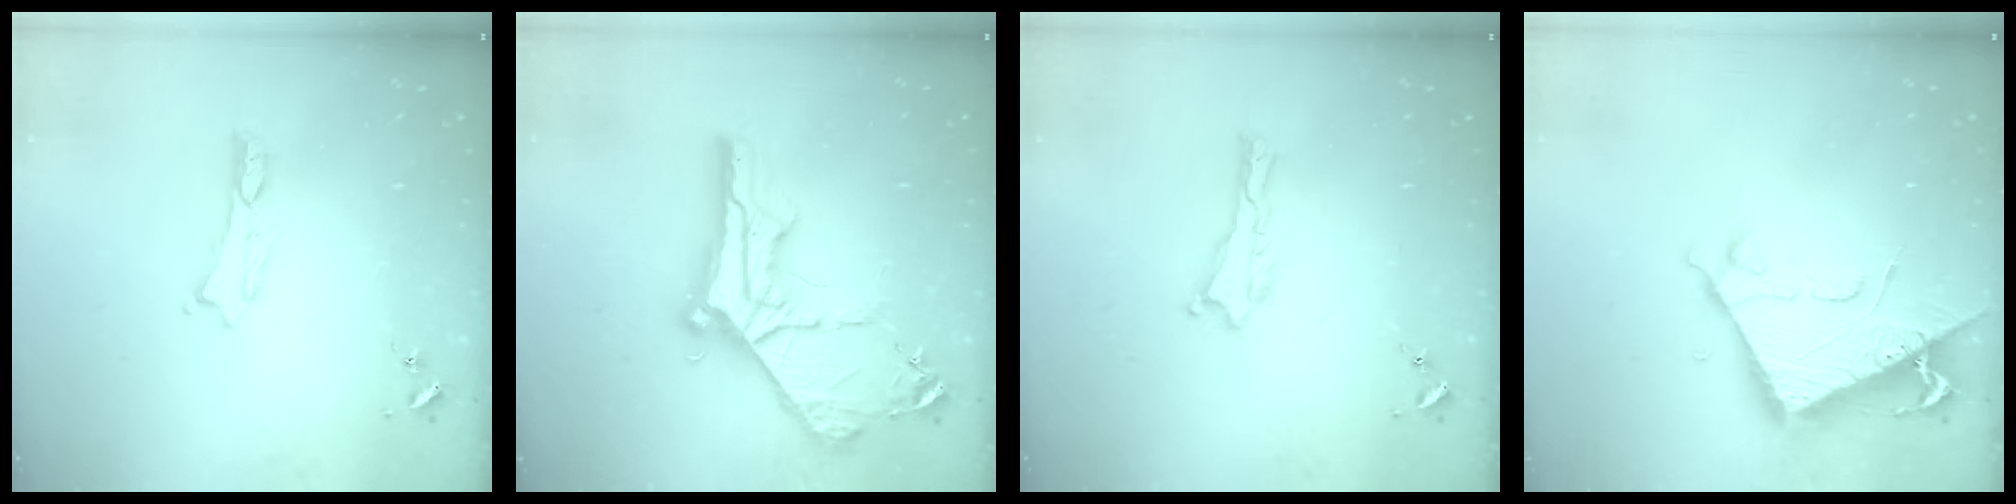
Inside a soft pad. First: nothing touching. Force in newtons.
{"total": 10.4, "press": 10.3, "slide": 1.3}
{"total": 0.0}
{"total": 7.5, "press": 7.5, "slide": 0.7}